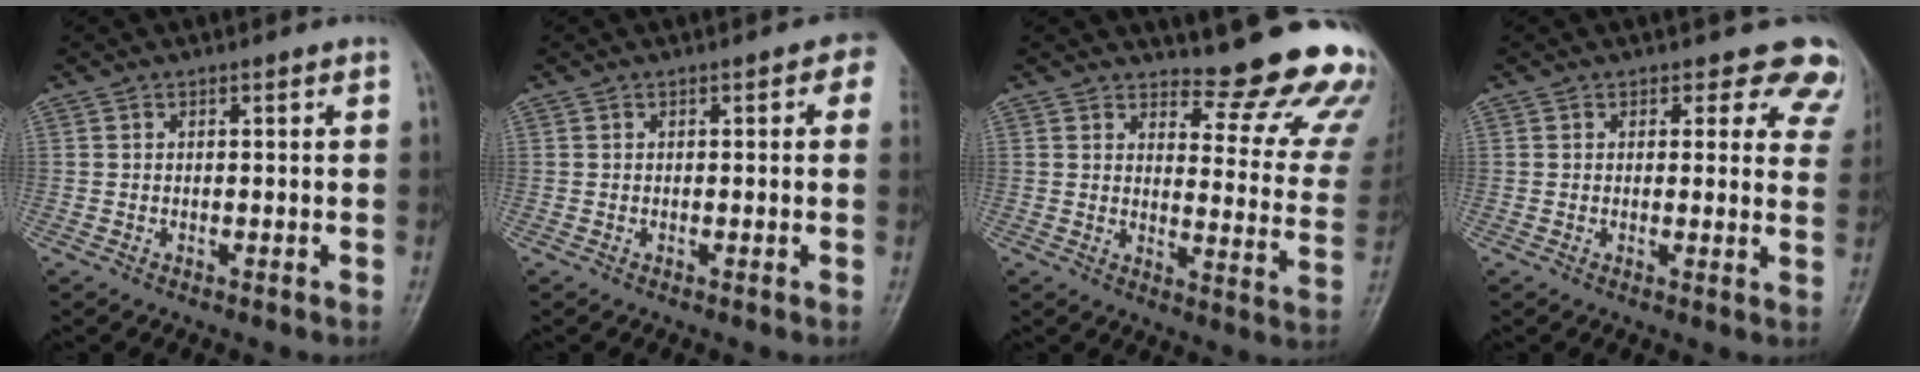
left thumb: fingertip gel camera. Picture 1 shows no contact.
{"total": 2.7, "force": [0.8, 1.5, 2.1], "torque": [0.002, 0.003, -0.003]}
{"total": 17.9, "force": [16.6, 4.1, 5.4], "torque": [-0.017, -0.171, 0.179]}
{"total": 9.2, "force": [7.9, 4.7, 1.0], "torque": [0.055, -0.036, 0.050]}